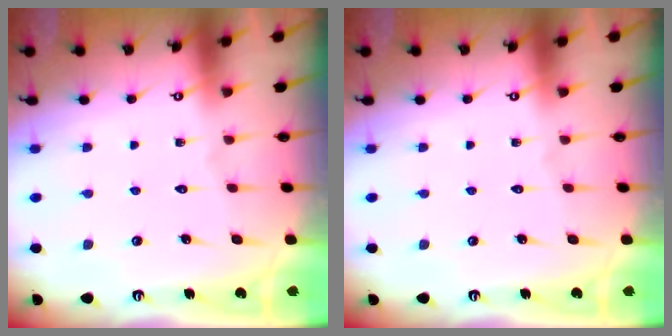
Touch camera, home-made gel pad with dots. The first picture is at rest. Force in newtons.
{"total": 0.0}